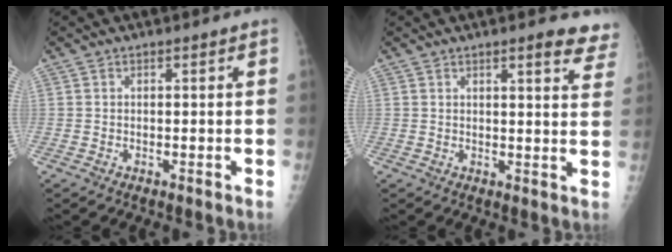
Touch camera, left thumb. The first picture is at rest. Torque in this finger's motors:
{"motor_torque": [0.05, 0.26, -0.06, -0.14, 0.03]}